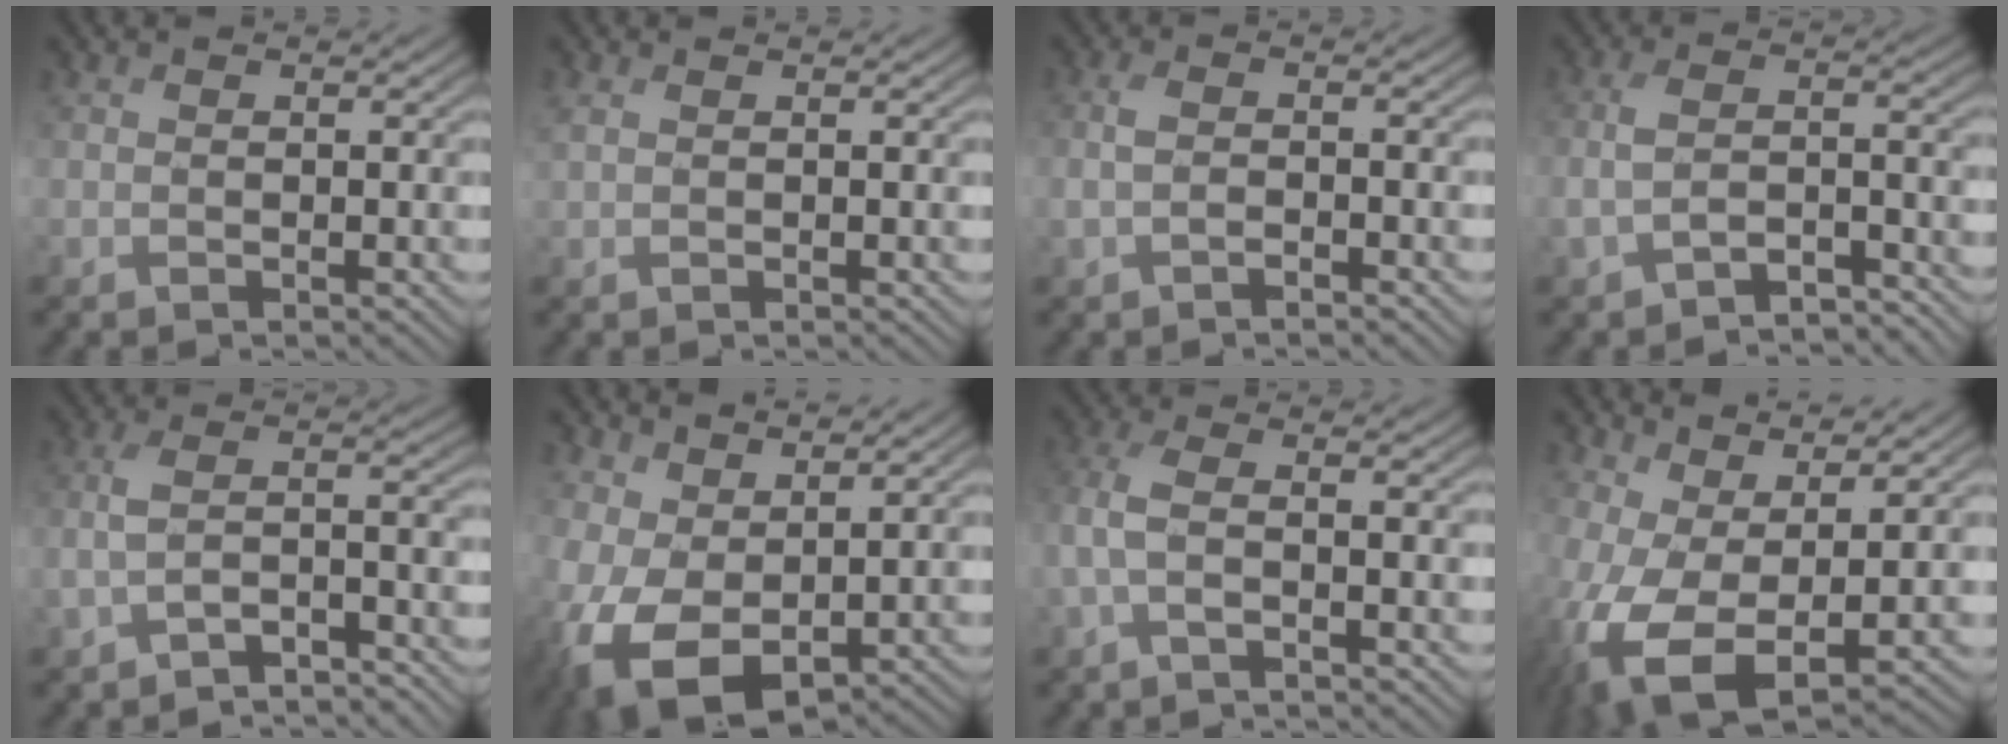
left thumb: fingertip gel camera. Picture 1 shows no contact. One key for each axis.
{"total": 1.1, "fx": 0.5, "fy": 0.4, "fz": 0.9, "tx": -0.028, "ty": 0.004, "tz": 0.011}
{"total": 2.4, "fx": -1.0, "fy": 0.9, "fz": 1.9, "tx": -0.048, "ty": 0.001, "tz": -0.024}
{"total": 5.2, "fx": -3.6, "fy": 1.7, "fz": 3.3, "tx": -0.073, "ty": -0.003, "tz": -0.071}
{"total": 5.3, "fx": -3.8, "fy": 1.5, "fz": 3.3, "tx": -0.070, "ty": 0.001, "tz": -0.077}
{"total": 9.5, "fx": 1.1, "fy": 6.1, "fz": 7.2, "tx": -0.190, "ty": -0.021, "tz": 0.024}
{"total": 4.4, "fx": -1.2, "fy": 1.4, "fz": 3.9, "tx": -0.101, "ty": 0.004, "tz": -0.035}
{"total": 11.6, "fx": -1.2, "fy": 5.8, "fz": 10.0, "tx": -0.246, "ty": -0.026, "tz": -0.013}